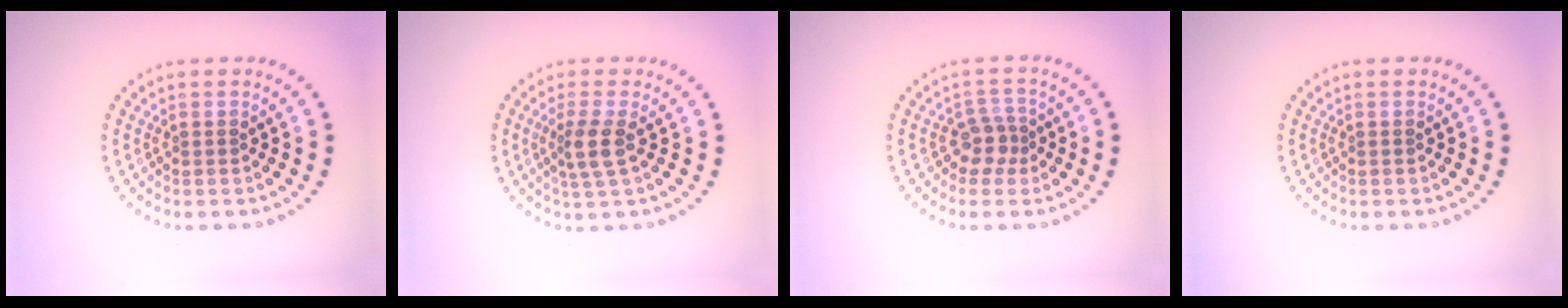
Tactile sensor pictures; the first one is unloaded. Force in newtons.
{"total": 2.5, "press": 2.1, "slide": 1.4}
{"total": 2.2, "press": 1.8, "slide": 1.3}
{"total": 0.0}